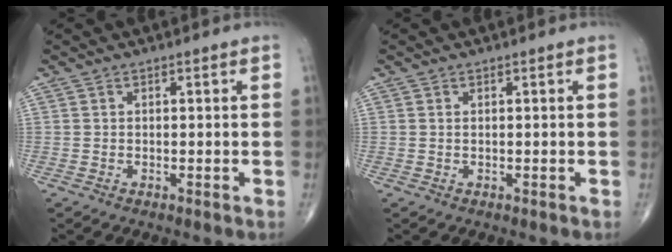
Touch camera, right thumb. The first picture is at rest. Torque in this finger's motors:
{"motor_torque": [-0.07, 0.20, 0.12, 0.07, 0.02]}